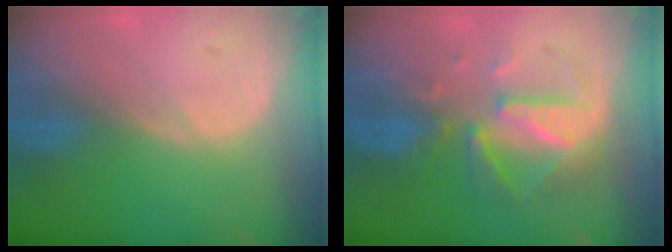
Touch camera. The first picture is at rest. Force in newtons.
{"total": 8.1, "press": 7.9, "slide": 2.0}